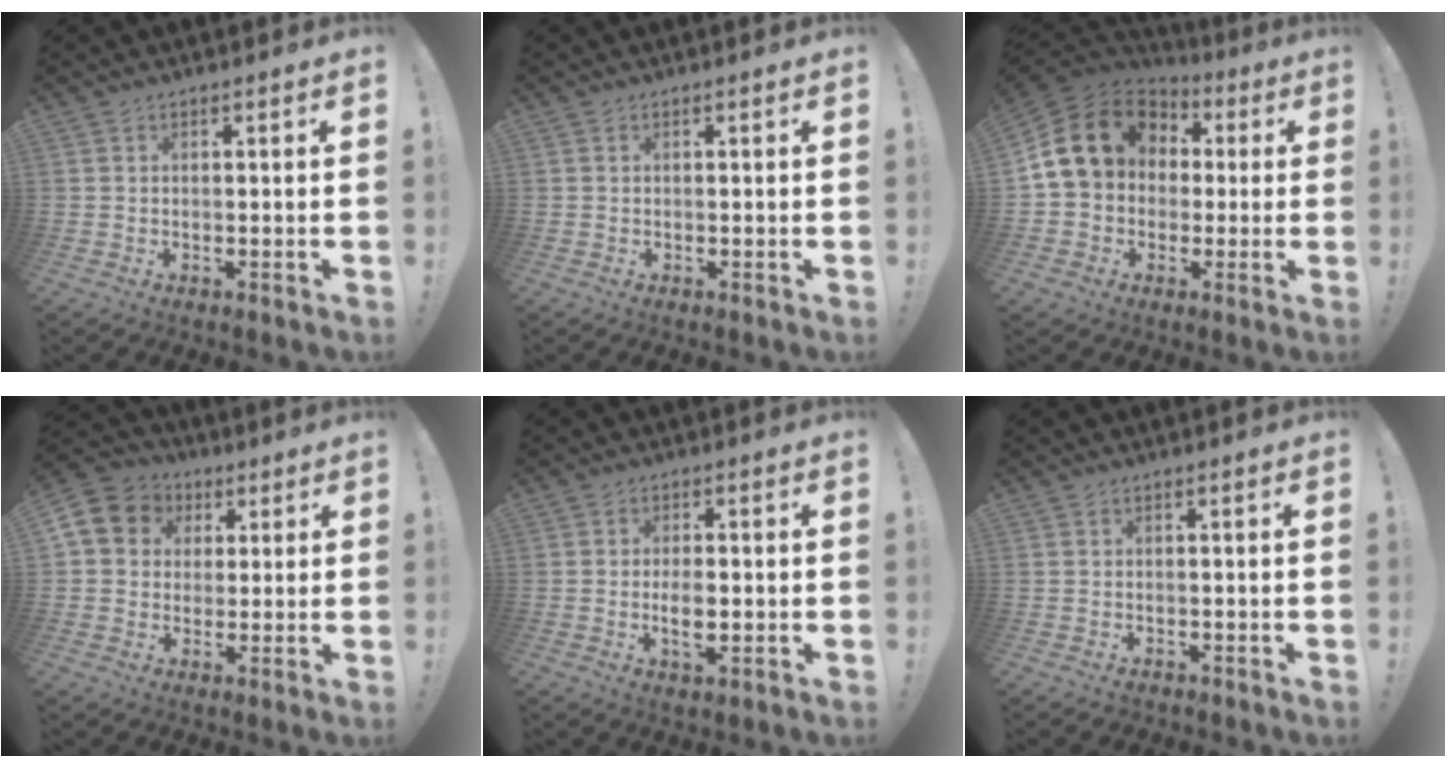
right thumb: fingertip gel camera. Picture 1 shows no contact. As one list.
[{"total": 0.0}, {"total": 17.0, "force": [4.4, 13.3, 9.5], "torque": [-0.159, -0.003, 0.091]}, {"total": 9.4, "force": [2.6, 8.3, 3.6], "torque": [-0.051, 0.001, 0.054]}, {"total": 5.3, "force": [-0.9, 2.3, 4.7], "torque": [-0.080, -0.003, -0.019]}, {"total": 0.6, "force": [-0.4, 0.4, 0.3], "torque": [-0.004, -0.001, -0.006]}]